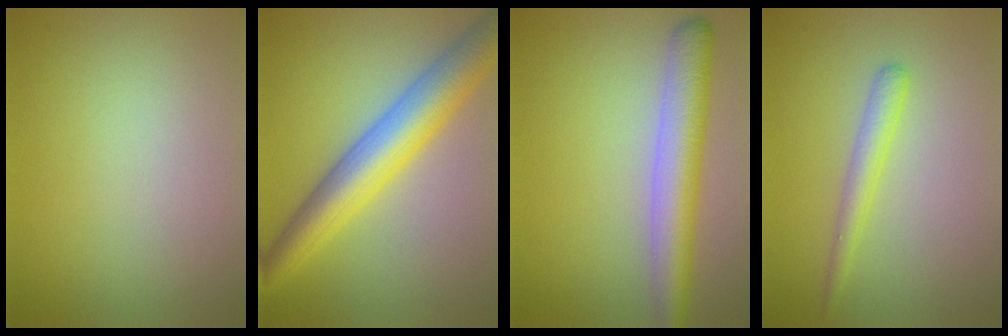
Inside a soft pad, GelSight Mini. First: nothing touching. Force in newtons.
{"total": 7.3, "press": 7.3, "slide": 0.1}
{"total": 5.5, "press": 5.5, "slide": 0.2}
{"total": 1.9, "press": 1.9, "slide": 0.1}